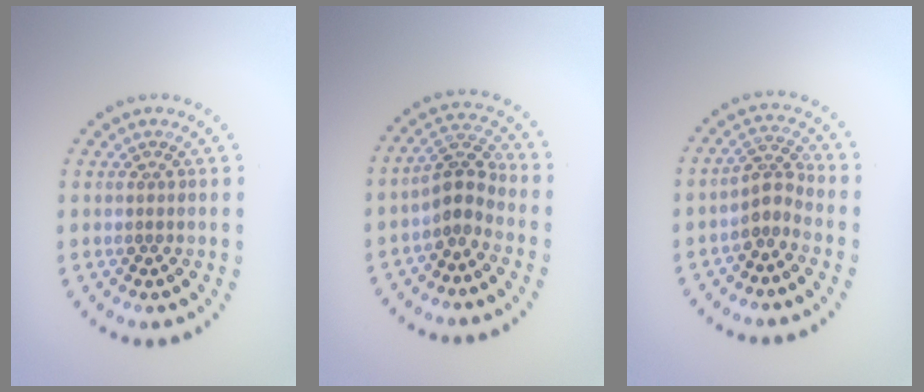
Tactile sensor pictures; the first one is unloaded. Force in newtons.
{"total": 2.8, "press": 2.4, "slide": 1.4}
{"total": 2.2, "press": 1.6, "slide": 1.6}